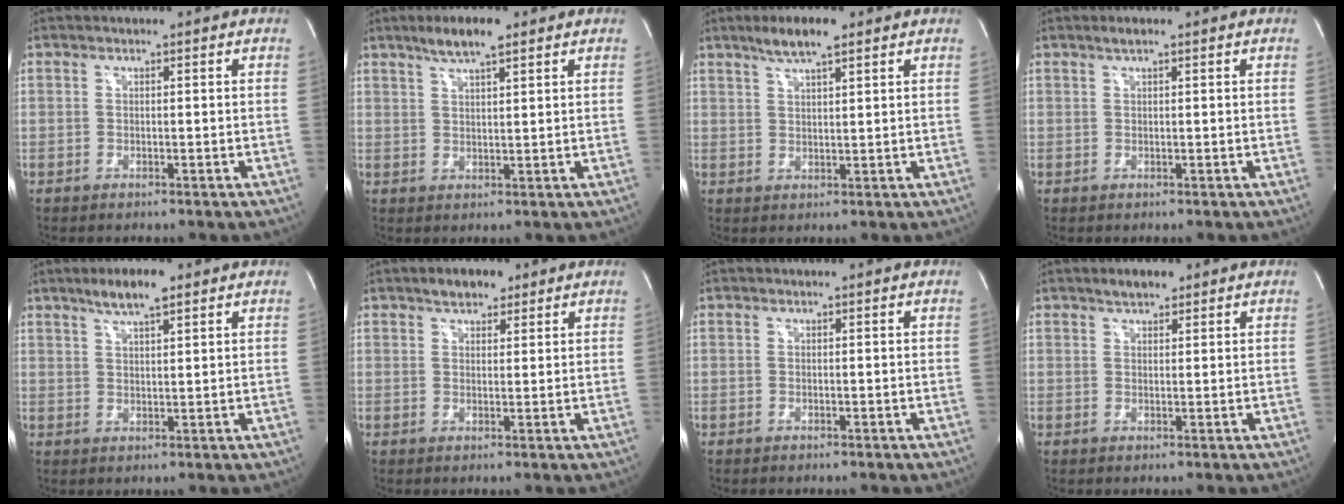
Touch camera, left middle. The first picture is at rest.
{"total": 5.5, "force": [3.8, 0.8, 3.8], "torque": [-0.074, 0.008, 0.068]}
{"total": 5.6, "force": [3.9, 0.8, 3.9], "torque": [-0.076, 0.009, 0.069]}
{"total": 1.1, "force": [0.8, 0.1, 0.8], "torque": [-0.017, 0.005, 0.016]}
{"total": 5.6, "force": [3.9, 0.9, 3.9], "torque": [-0.074, 0.008, 0.067]}
{"total": 3.8, "force": [2.7, 1.9, 1.9], "torque": [-0.032, 0.011, 0.044]}
{"total": 0.0}
{"total": 2.7, "force": [2.0, 1.1, 1.3], "torque": [-0.023, 0.009, 0.032]}